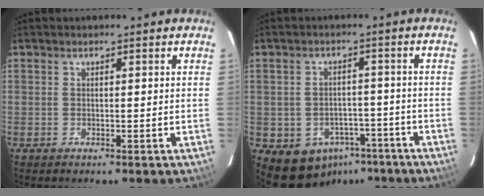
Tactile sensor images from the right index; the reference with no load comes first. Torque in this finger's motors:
{"motor_torque": [0.27, -0.42, 0.49, 0.04]}